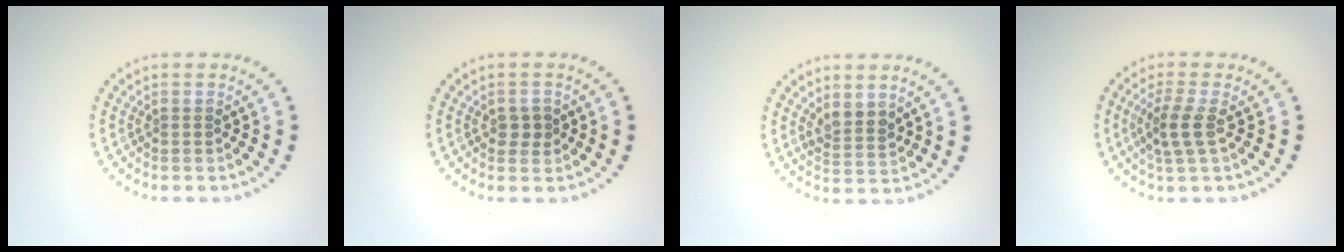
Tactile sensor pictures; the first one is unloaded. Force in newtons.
{"total": 1.5, "press": 1.5, "slide": 0.1}
{"total": 2.2, "press": 1.9, "slide": 1.1}
{"total": 2.7, "press": 2.4, "slide": 1.3}